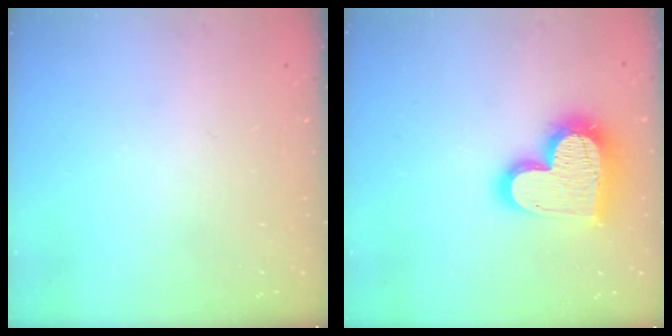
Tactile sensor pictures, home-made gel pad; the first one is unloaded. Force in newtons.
{"total": 19.9, "press": 19.9, "slide": 1.7}